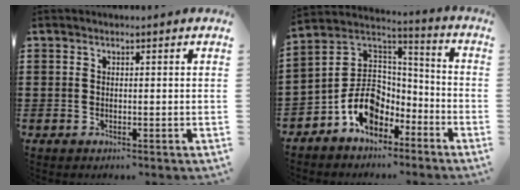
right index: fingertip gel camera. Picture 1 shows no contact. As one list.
[{"total": 9.9, "force": [-4.5, 7.4, 4.8], "torque": [-0.122, 0.014, -0.086]}]